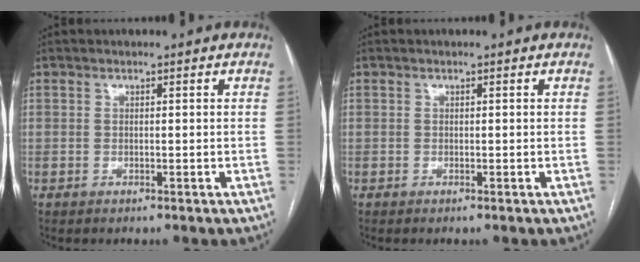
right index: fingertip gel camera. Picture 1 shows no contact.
{"total": 0.0}